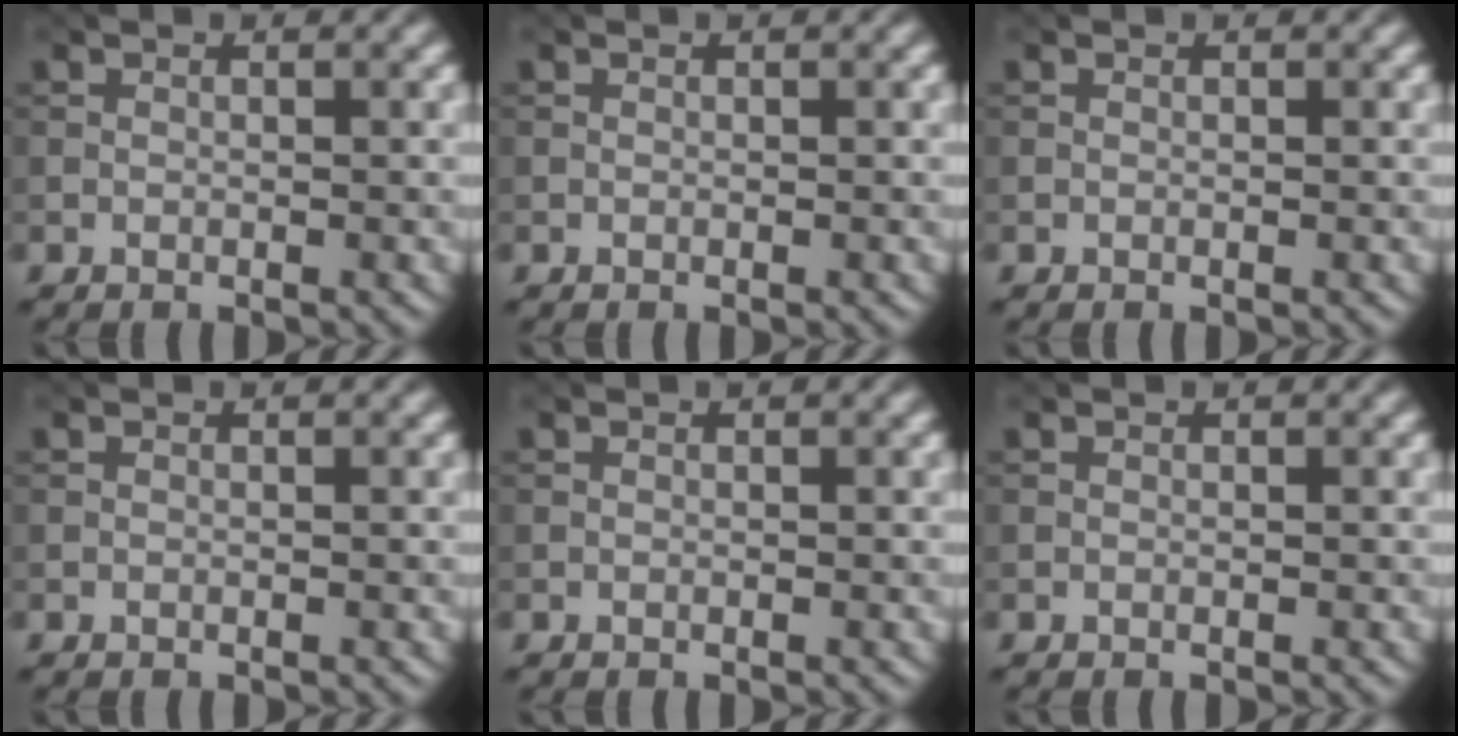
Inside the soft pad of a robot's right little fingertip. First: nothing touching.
{"total": 0.0}
{"total": 0.0}
{"total": 0.0}
{"total": 0.0}
{"total": 0.0}